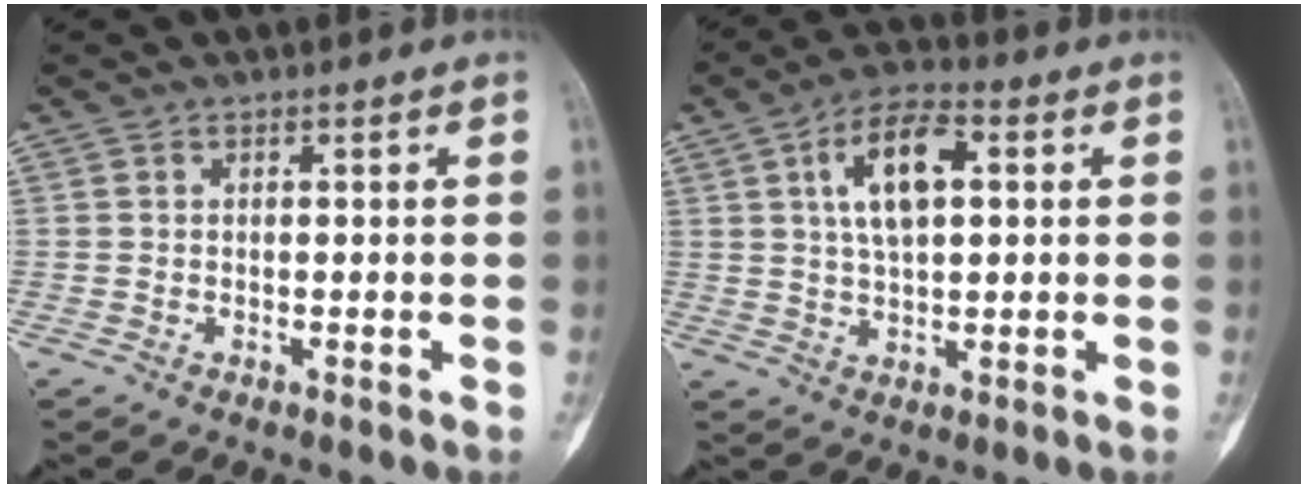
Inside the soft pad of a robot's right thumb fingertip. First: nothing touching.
{"total": 10.3, "force": [2.8, 4.9, 8.6], "torque": [-0.149, 0.008, 0.044]}